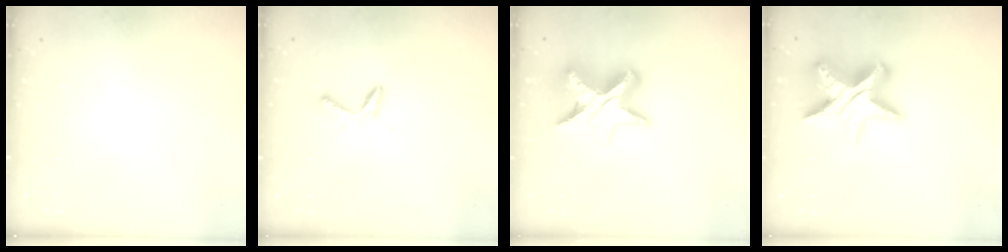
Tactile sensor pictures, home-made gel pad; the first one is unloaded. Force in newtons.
{"total": 5.1, "press": 5.1, "slide": 0.4}
{"total": 13.1, "press": 13.1, "slide": 0.8}
{"total": 19.5, "press": 19.4, "slide": 1.5}